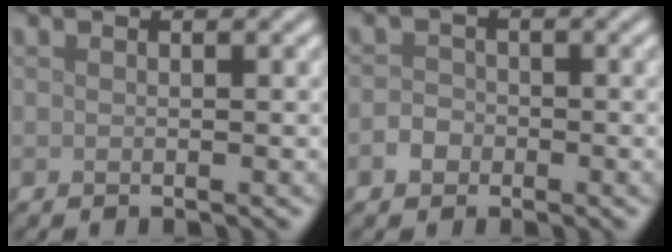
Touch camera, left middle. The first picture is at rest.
{"total": 1.6, "force": [-0.7, 1.4, 0.6], "torque": [-0.006, 0.003, -0.018]}